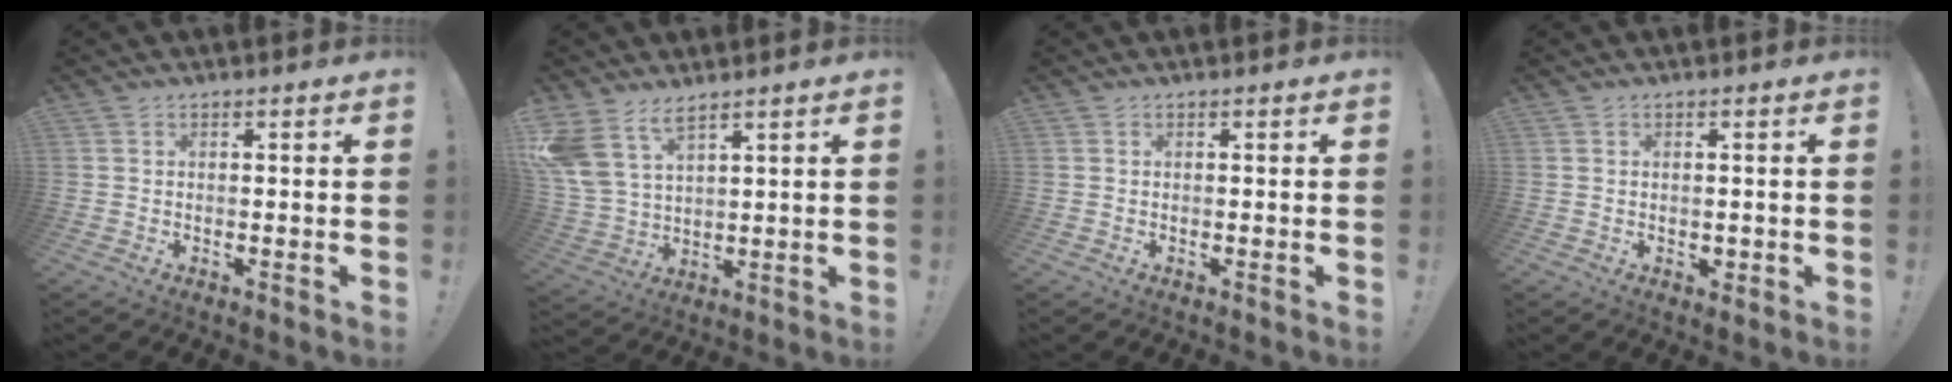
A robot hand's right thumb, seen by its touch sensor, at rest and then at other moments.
{"total": 10.3, "force": [7.2, 5.1, 5.4], "torque": [-0.121, -0.041, 0.141]}
{"total": 0.0}
{"total": 1.3, "force": [0.0, 1.2, 0.6], "torque": [-0.005, 0.002, 0.000]}